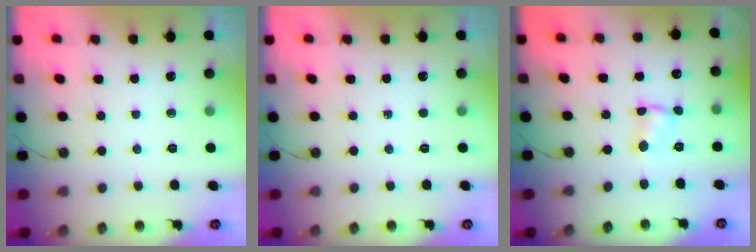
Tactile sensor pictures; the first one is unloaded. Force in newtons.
{"total": 0.0}
{"total": 1.8, "press": 1.8, "slide": 0.1}